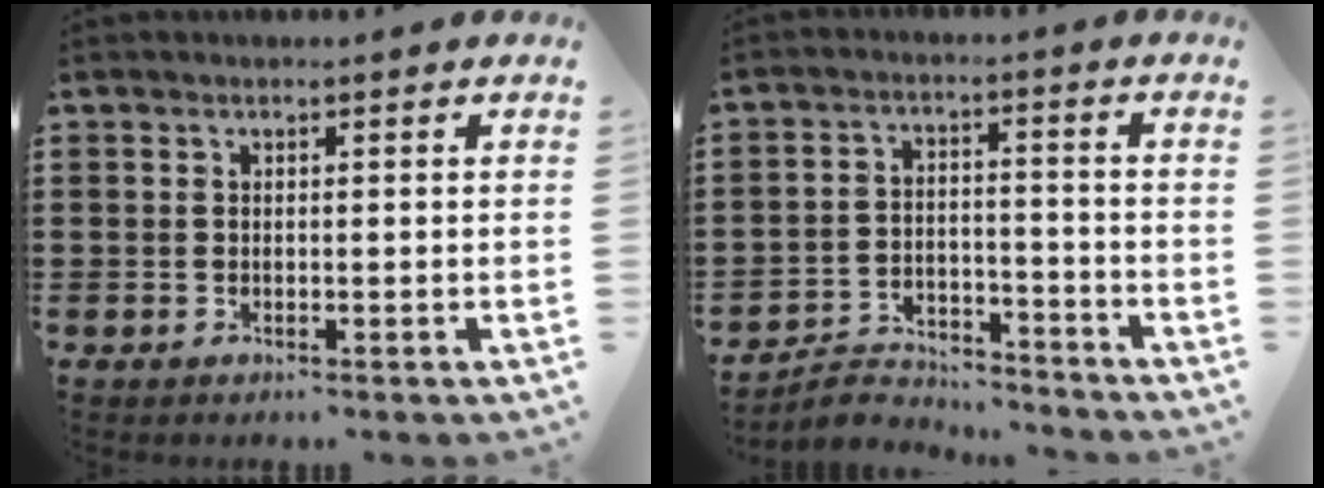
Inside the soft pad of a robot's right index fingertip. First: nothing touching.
{"total": 4.6, "force": [-4.5, 0.8, 0.5], "torque": [-0.014, 0.010, -0.091]}